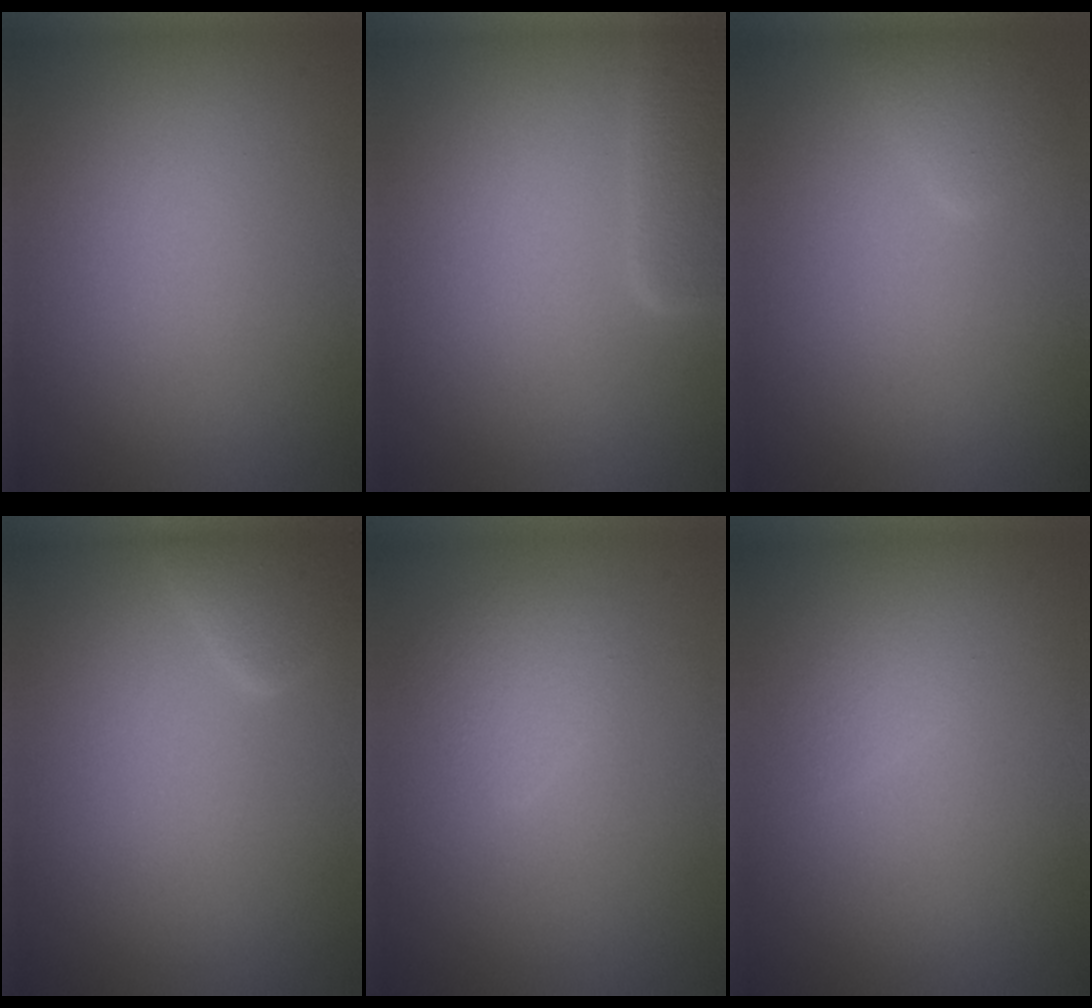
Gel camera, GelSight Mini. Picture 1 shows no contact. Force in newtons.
{"total": 3.8, "press": 3.7, "slide": 0.4}
{"total": 1.7, "press": 1.7, "slide": 0.1}
{"total": 2.3, "press": 2.3, "slide": 0.2}
{"total": 1.9, "press": 1.9, "slide": 0.1}
{"total": 0.8, "press": 0.8, "slide": 0.0}